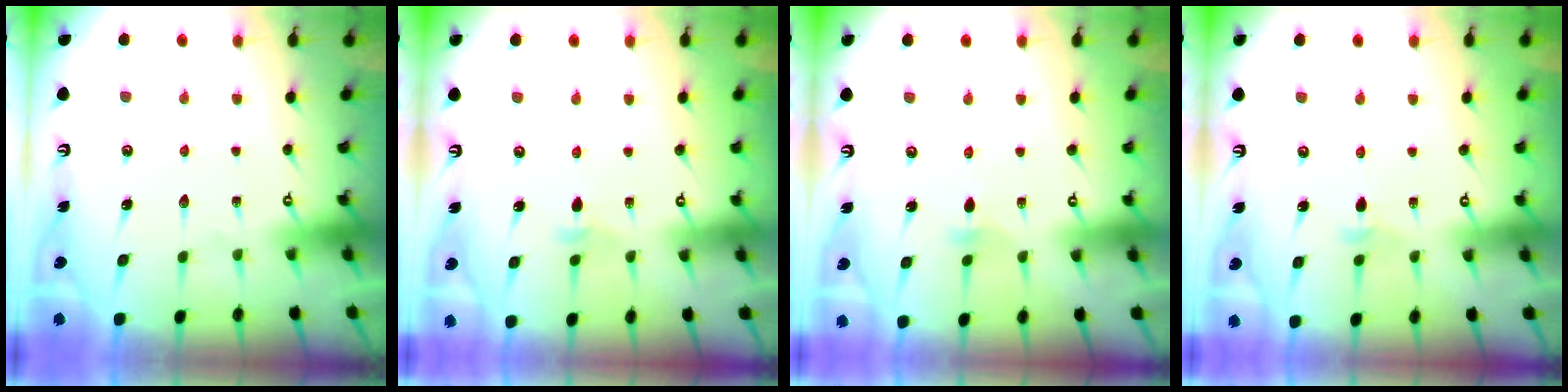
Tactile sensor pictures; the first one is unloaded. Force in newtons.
{"total": 3.0, "press": 2.9, "slide": 0.7}
{"total": 2.8, "press": 2.7, "slide": 0.8}
{"total": 3.0, "press": 2.9, "slide": 0.7}